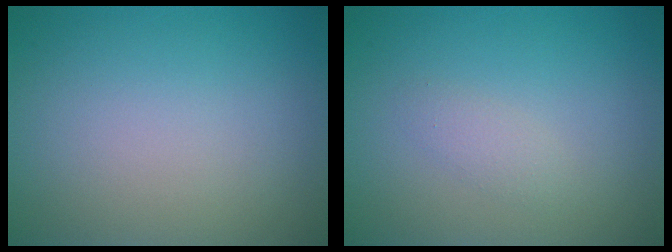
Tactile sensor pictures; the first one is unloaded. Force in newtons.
{"total": 1.2, "press": 1.2, "slide": 0.0}